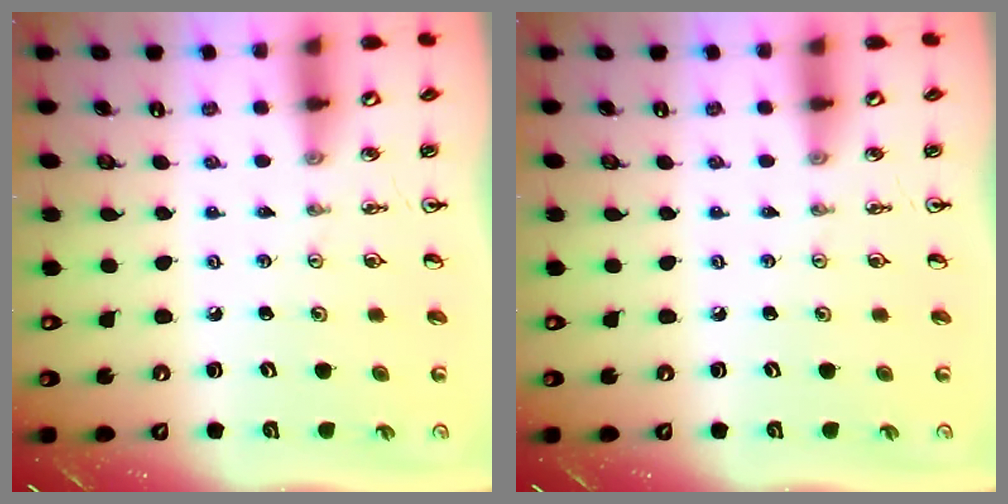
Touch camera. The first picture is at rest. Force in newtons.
{"total": 0.0}